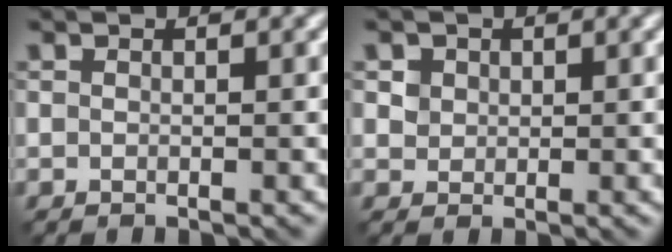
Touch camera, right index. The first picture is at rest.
{"total": 1.8, "force": [0.8, 1.5, 0.5], "torque": [-0.011, -0.005, 0.025]}